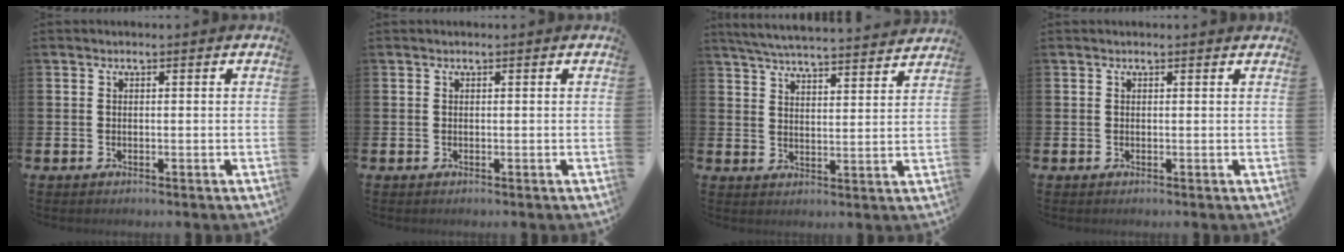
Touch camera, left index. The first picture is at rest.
{"total": 0.0}
{"total": 5.6, "force": [5.5, 0.1, 1.0], "torque": [-0.033, -0.044, 0.094]}
{"total": 0.0}